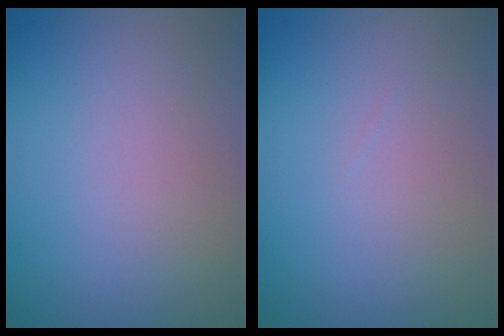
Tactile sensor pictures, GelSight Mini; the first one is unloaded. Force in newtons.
{"total": 0.0}